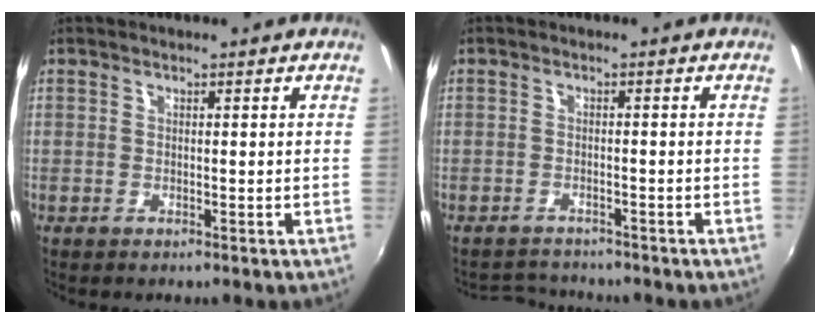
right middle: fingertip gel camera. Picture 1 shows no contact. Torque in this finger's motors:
{"motor_torque": [-0.56, 0.03, -0.15, -0.09]}